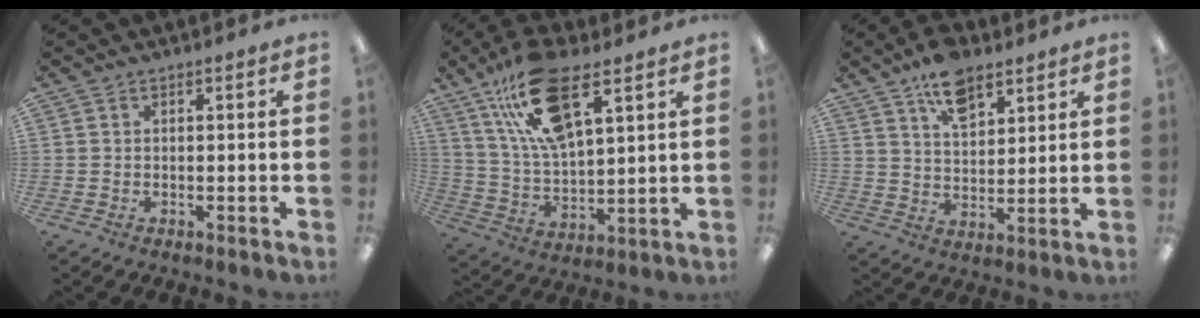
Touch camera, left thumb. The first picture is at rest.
{"total": 18.5, "force": [11.2, 7.4, 12.7], "torque": [-0.246, -0.031, 0.195]}
{"total": 10.0, "force": [6.8, 5.2, 5.1], "torque": [-0.078, -0.032, 0.122]}